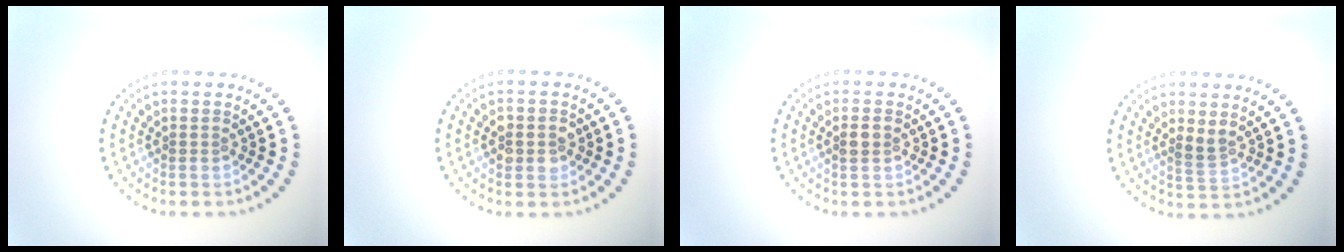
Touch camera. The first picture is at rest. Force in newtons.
{"total": 2.0, "press": 2.0, "slide": 0.3}
{"total": 1.2, "press": 1.2, "slide": 0.3}
{"total": 1.3, "press": 1.0, "slide": 0.7}